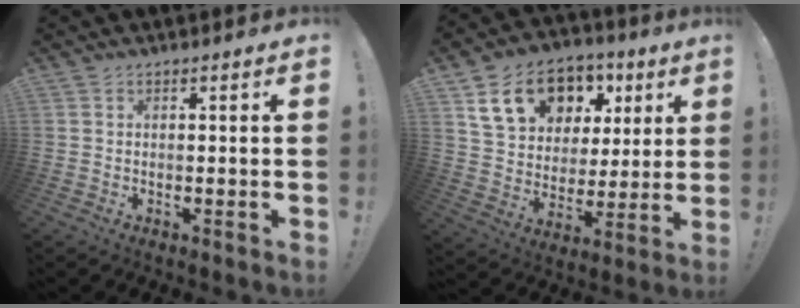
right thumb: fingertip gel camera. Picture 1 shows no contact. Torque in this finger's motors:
{"motor_torque": [1.81, 2.09, 1.10, 0.71, 0.09]}